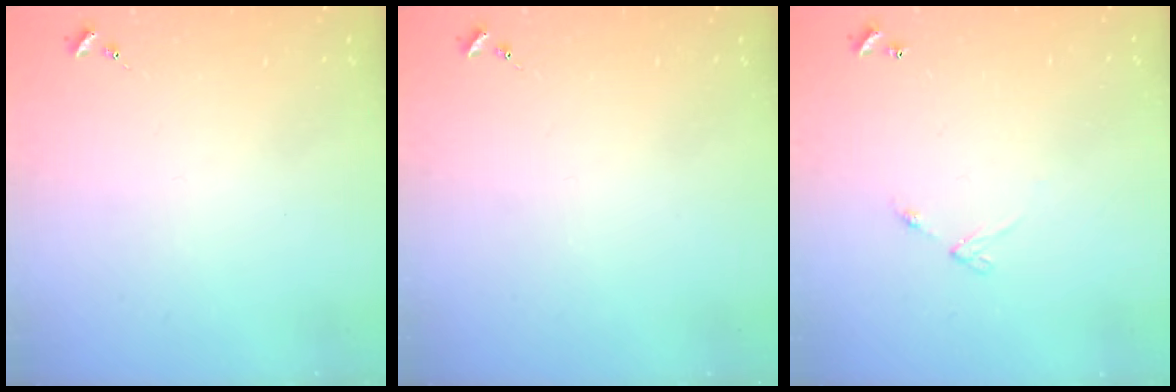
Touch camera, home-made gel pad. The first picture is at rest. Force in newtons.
{"total": 0.0}
{"total": 4.6, "press": 4.6, "slide": 0.5}